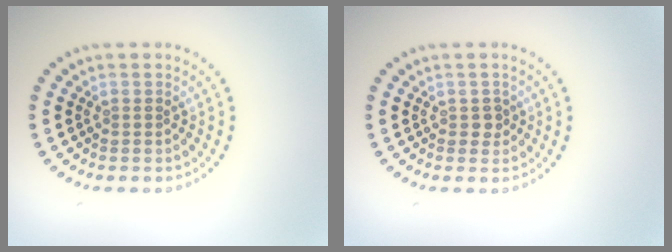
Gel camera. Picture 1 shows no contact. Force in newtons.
{"total": 0.9, "press": 0.8, "slide": 0.3}